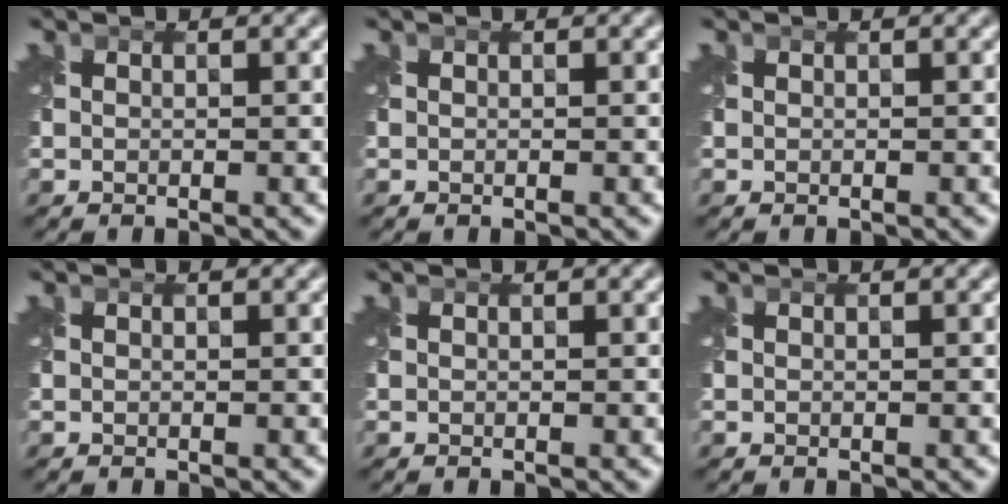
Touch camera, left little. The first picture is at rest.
{"total": 0.0}
{"total": 0.0}
{"total": 0.0}
{"total": 0.0}
{"total": 0.0}